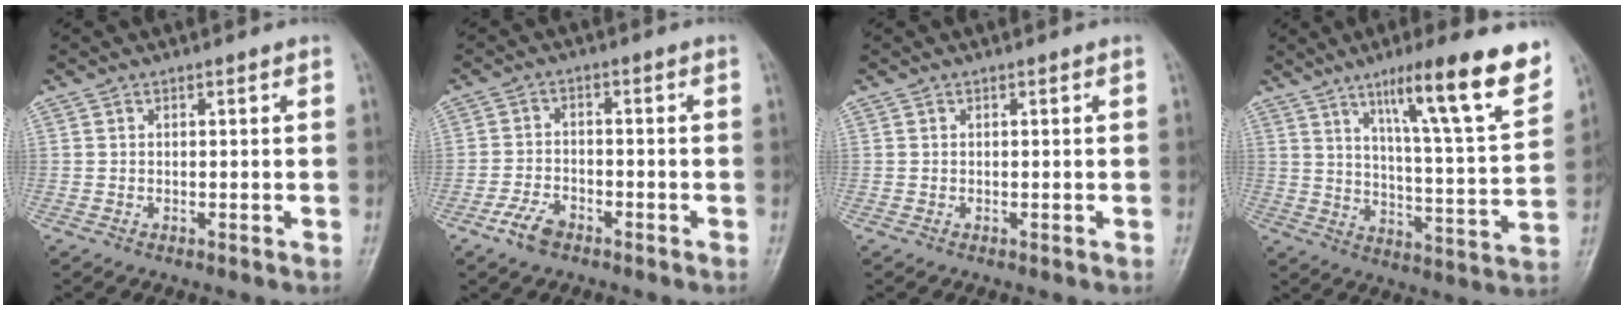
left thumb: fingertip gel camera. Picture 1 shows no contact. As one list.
[{"total": 4.5, "force": [-3.0, 2.4, 2.4], "torque": [-0.048, 0.014, -0.056]}, {"total": 0.0}, {"total": 18.6, "force": [11.2, 2.0, 14.7], "torque": [-0.199, -0.054, 0.171]}]